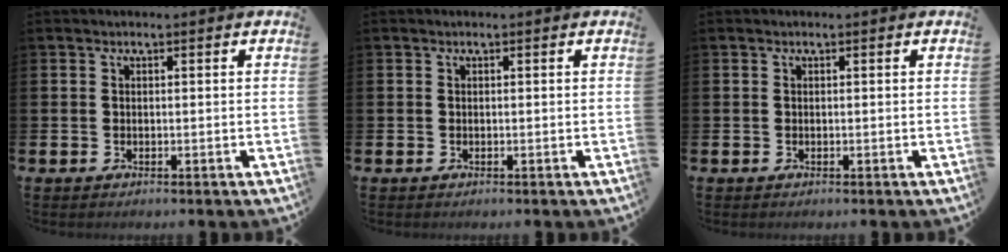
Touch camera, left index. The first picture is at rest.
{"total": 0.0}
{"total": 0.0}